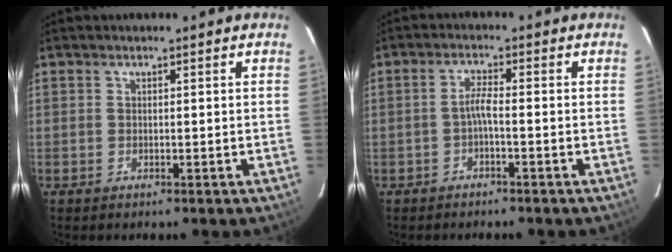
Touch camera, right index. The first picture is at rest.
{"total": 2.1, "force": [-1.1, 0.0, 1.8], "torque": [-0.040, 0.005, -0.022]}